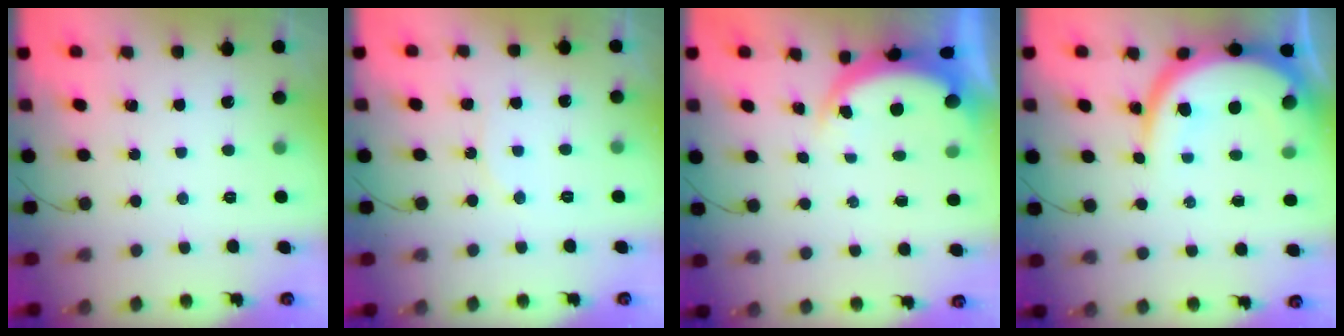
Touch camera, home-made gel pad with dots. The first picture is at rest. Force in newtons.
{"total": 5.6, "press": 5.5, "slide": 0.4}
{"total": 4.6, "press": 4.4, "slide": 1.1}
{"total": 13.8, "press": 13.8, "slide": 1.3}